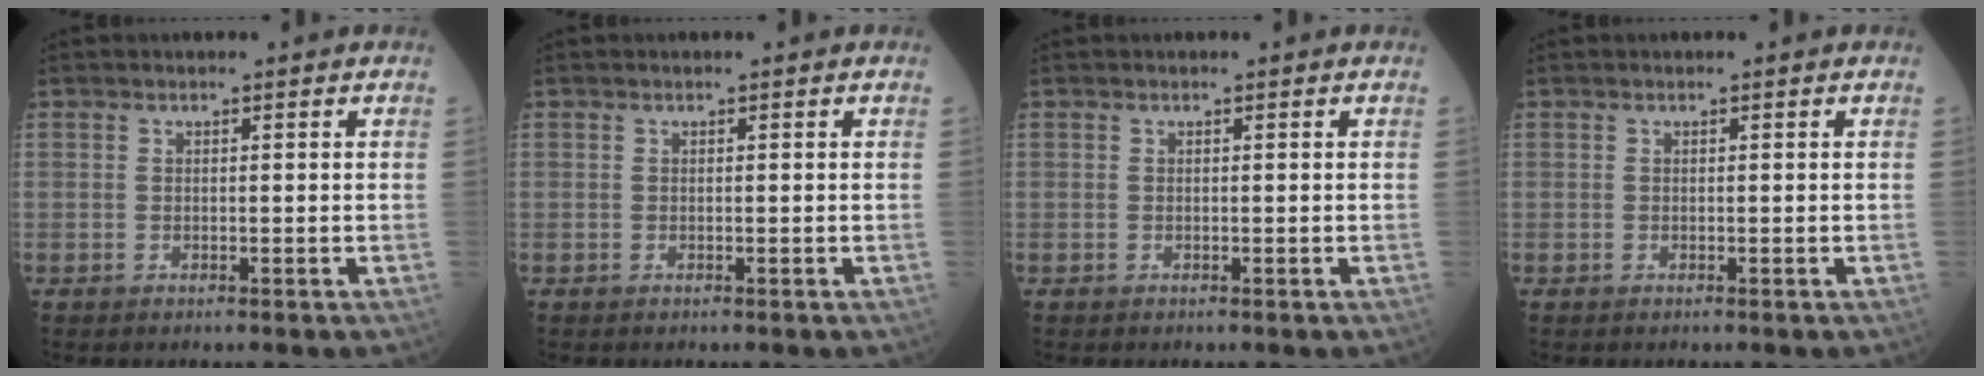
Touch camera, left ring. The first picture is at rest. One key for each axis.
{"total": 0.0}
{"total": 0.0}
{"total": 0.0}